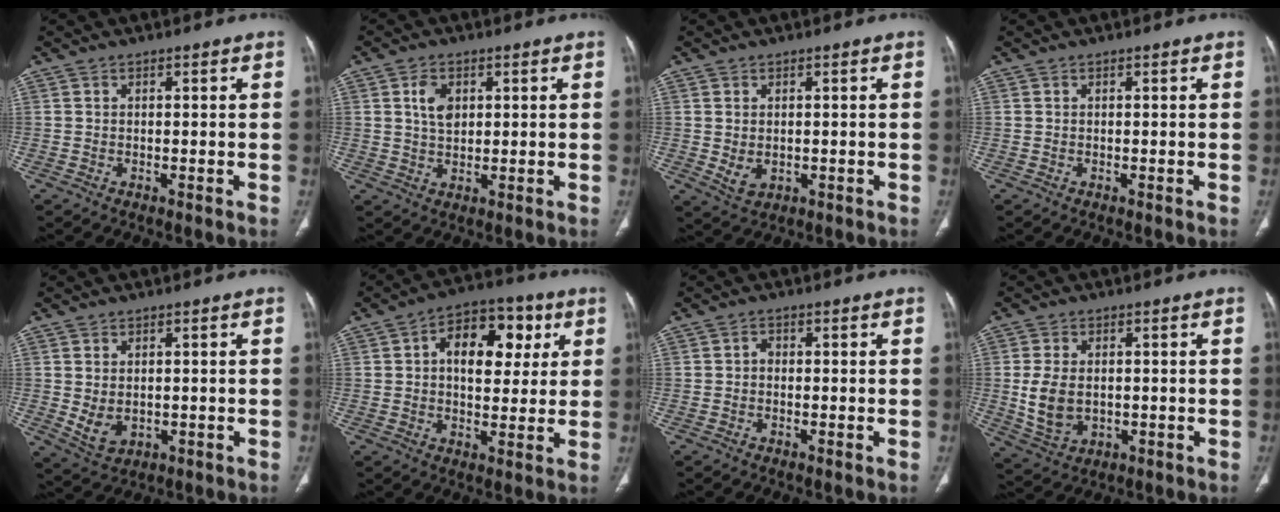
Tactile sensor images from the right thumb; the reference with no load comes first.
{"total": 4.6, "force": [1.4, 3.1, 3.1], "torque": [-0.041, -0.004, 0.026]}
{"total": 3.5, "force": [-0.1, 2.4, 2.5], "torque": [-0.044, -0.005, 0.009]}
{"total": 0.0}
{"total": 4.8, "force": [-0.1, 3.3, 3.4], "torque": [-0.059, -0.007, 0.016]}
{"total": 13.8, "force": [3.6, 8.8, 10.0], "torque": [-0.098, 0.013, 0.049]}
{"total": 1.1, "force": [-0.2, 0.8, 0.7], "torque": [-0.006, 0.004, -0.009]}
{"total": 8.1, "force": [-0.2, 5.5, 6.0], "torque": [-0.112, -0.004, 0.009]}